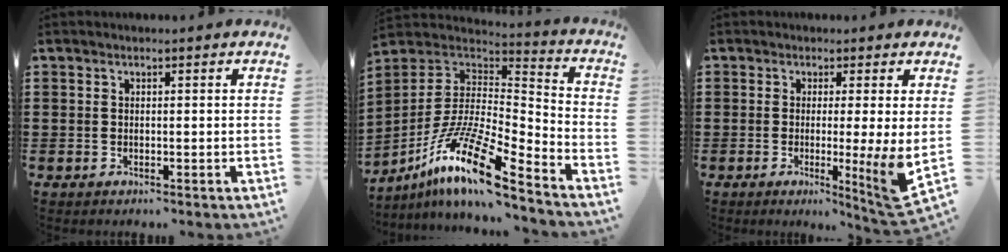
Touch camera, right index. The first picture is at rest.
{"total": 16.2, "force": [-10.7, 3.3, 11.6], "torque": [-0.230, 0.014, -0.201]}
{"total": 5.7, "force": [-0.1, -0.1, 5.7], "torque": [-0.081, -0.036, -0.002]}